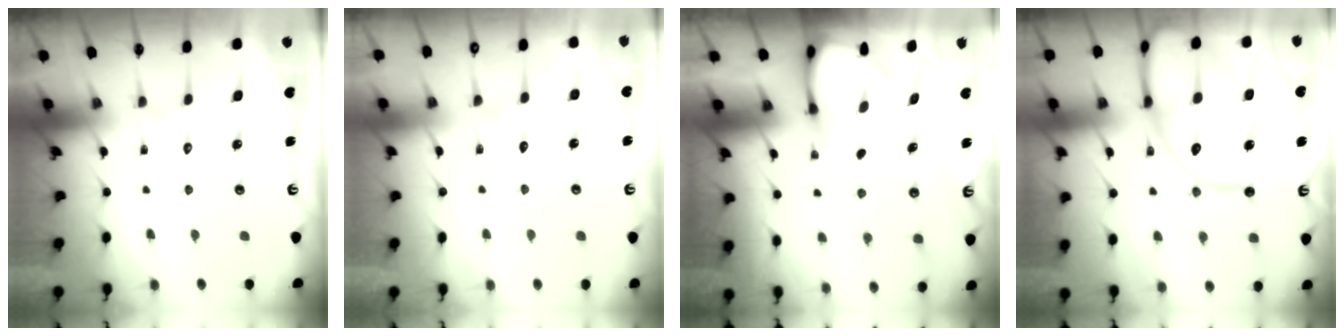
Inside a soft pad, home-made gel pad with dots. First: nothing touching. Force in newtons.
{"total": 2.7, "press": 2.6, "slide": 0.5}
{"total": 3.5, "press": 3.5, "slide": 0.3}
{"total": 17.4, "press": 17.3, "slide": 2.0}